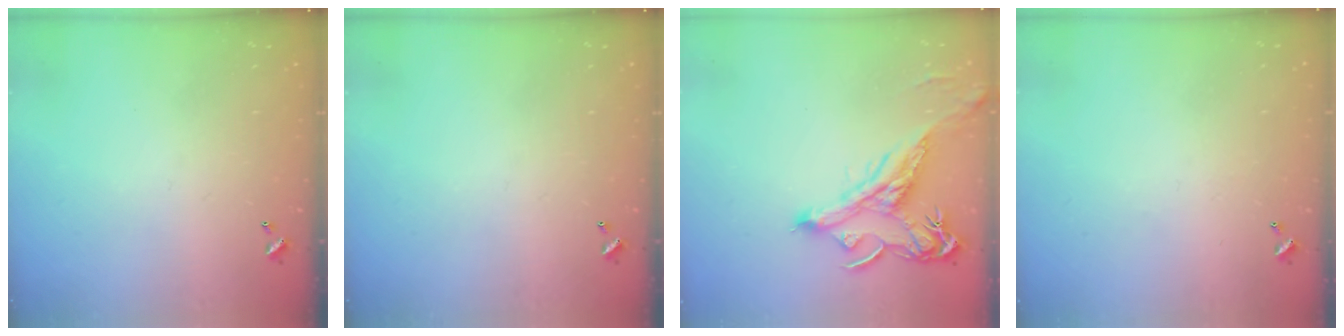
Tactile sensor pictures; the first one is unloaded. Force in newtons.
{"total": 0.0}
{"total": 1.4, "press": 0.8, "slide": 1.1}
{"total": 2.5, "press": 2.5, "slide": 0.4}